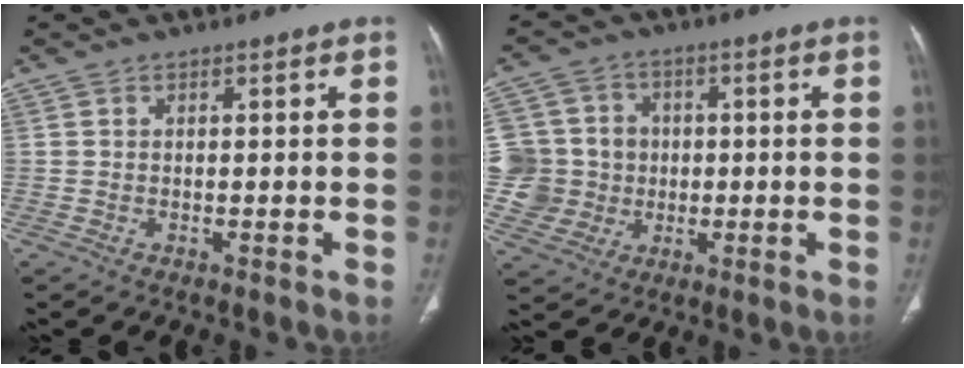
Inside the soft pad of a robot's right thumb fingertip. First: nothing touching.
{"total": 11.1, "force": [-0.1, 10.9, 2.5], "torque": [-0.019, 0.019, 0.005]}